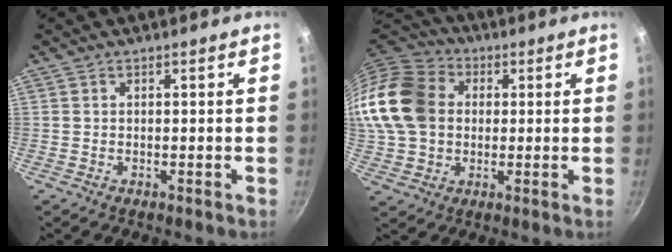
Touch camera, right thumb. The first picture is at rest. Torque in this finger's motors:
{"motor_torque": [0.72, 0.83, 0.93, -0.91, 0.24]}